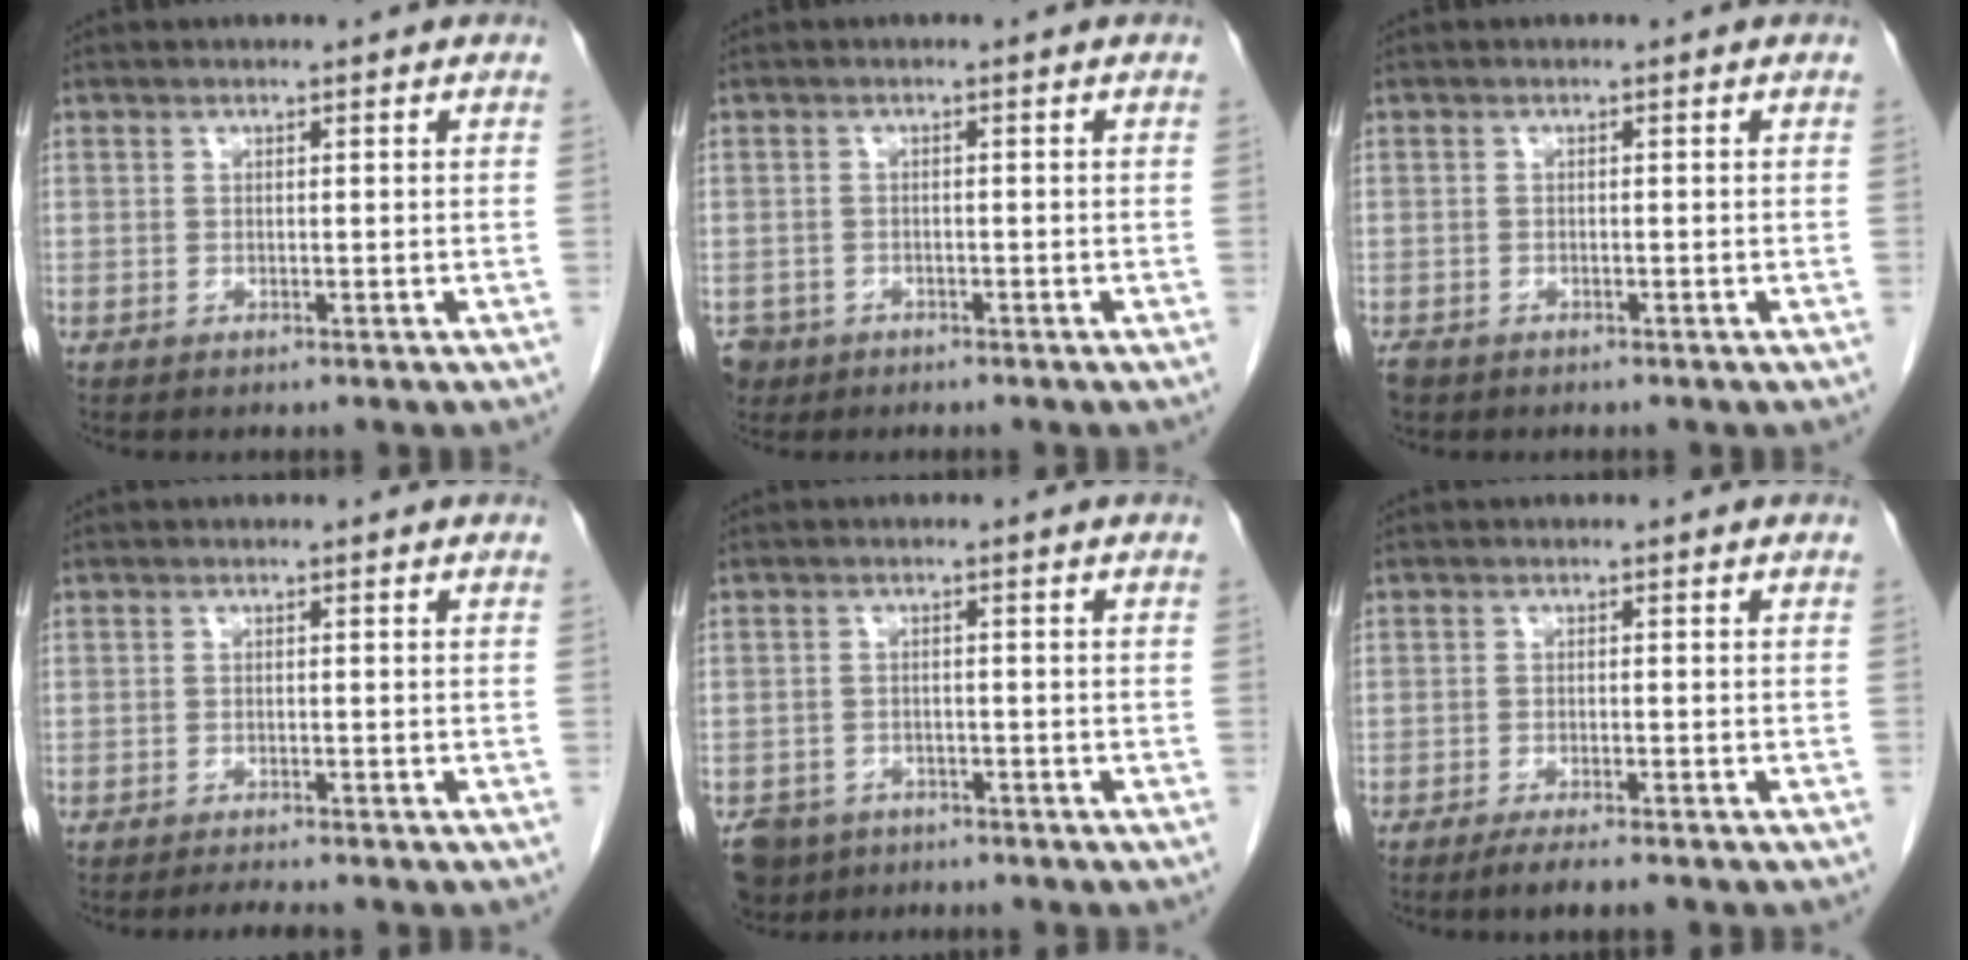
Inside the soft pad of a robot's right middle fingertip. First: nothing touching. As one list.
[{"total": 3.5, "force": [-2.3, 2.6, 0.3], "torque": [-0.007, 0.003, -0.040]}, {"total": 1.9, "force": [-1.4, 1.1, 0.5], "torque": [-0.016, -0.002, -0.024]}, {"total": 1.7, "force": [-1.6, -0.3, 0.5], "torque": [-0.017, -0.009, -0.024]}, {"total": 5.1, "force": [-3.9, 3.2, 0.5], "torque": [-0.009, 0.000, -0.066]}, {"total": 3.3, "force": [-2.6, 0.1, 2.0], "torque": [-0.031, -0.005, -0.041]}]